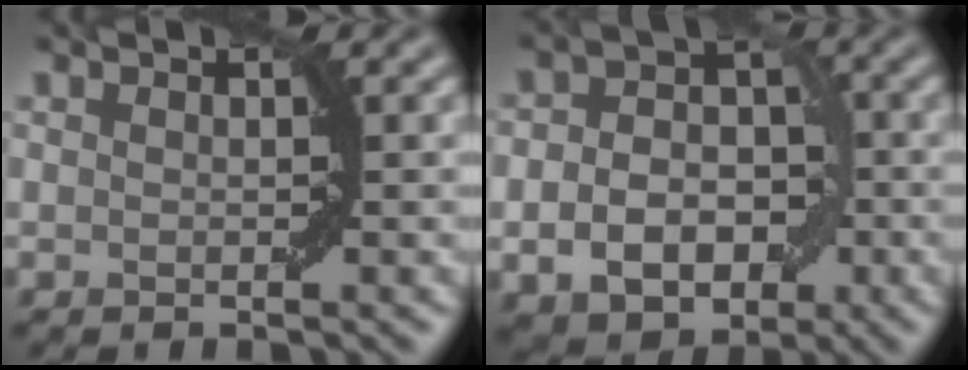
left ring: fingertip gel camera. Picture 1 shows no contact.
{"total": 7.1, "force": [-2.0, 5.2, 4.4], "torque": [-0.056, -0.004, -0.040]}